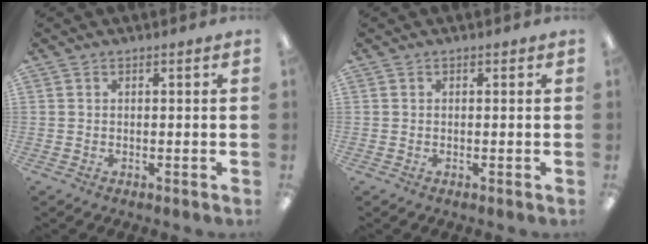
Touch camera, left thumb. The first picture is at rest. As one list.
[{"total": 0.0}]